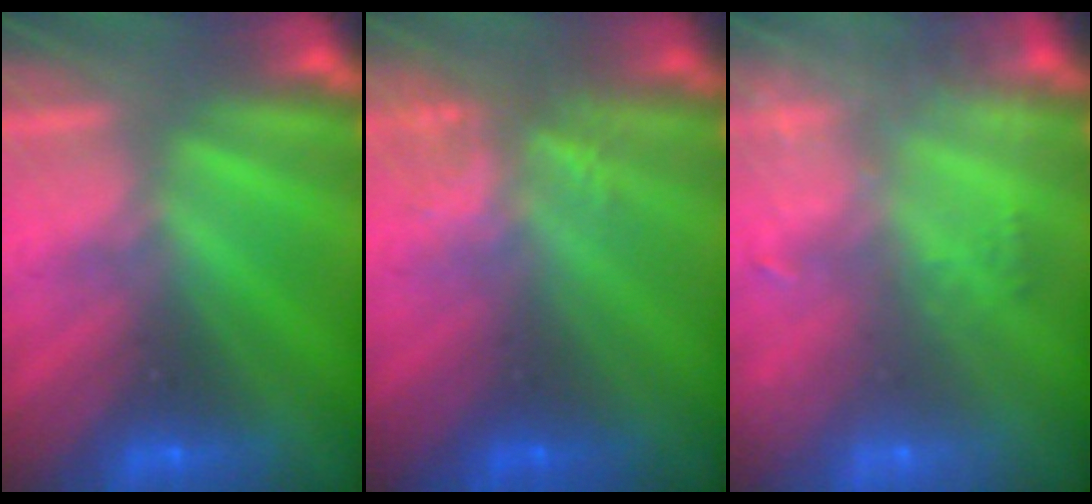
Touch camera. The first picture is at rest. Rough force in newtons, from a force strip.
{"total": 3.8}
{"total": 9.6}